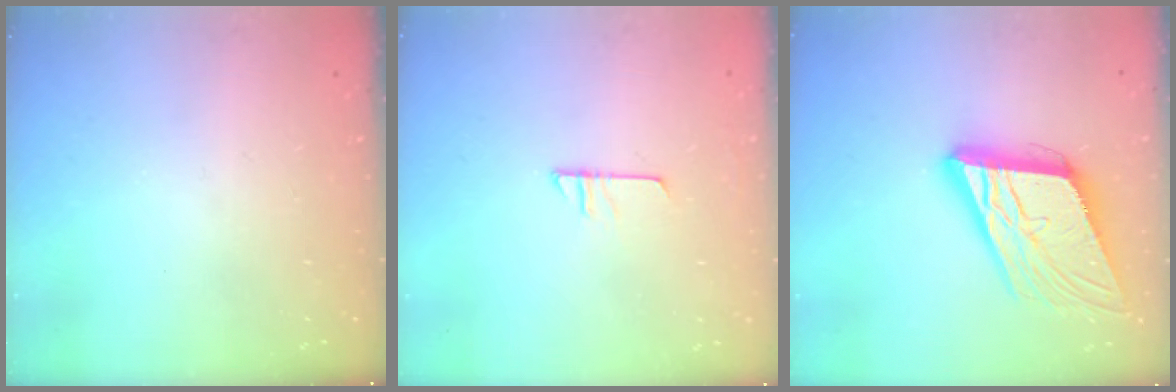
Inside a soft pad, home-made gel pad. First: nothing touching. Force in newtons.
{"total": 6.4, "press": 6.4, "slide": 0.3}
{"total": 18.8, "press": 18.5, "slide": 3.5}